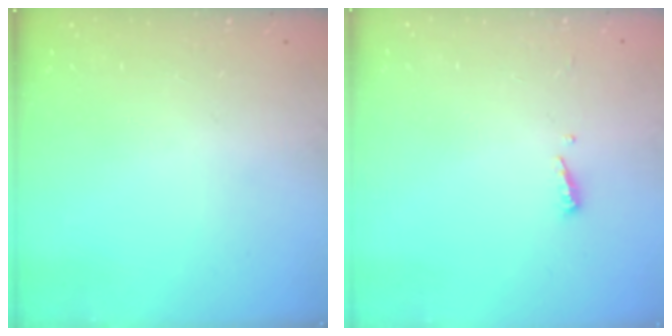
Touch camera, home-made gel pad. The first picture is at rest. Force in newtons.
{"total": 3.7, "press": 3.6, "slide": 0.5}